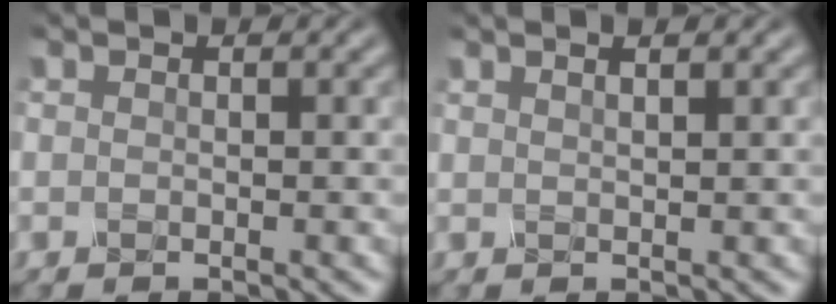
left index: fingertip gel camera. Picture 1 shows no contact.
{"total": 1.5, "force": [1.1, 0.4, 1.0], "torque": [-0.009, -0.002, 0.006]}